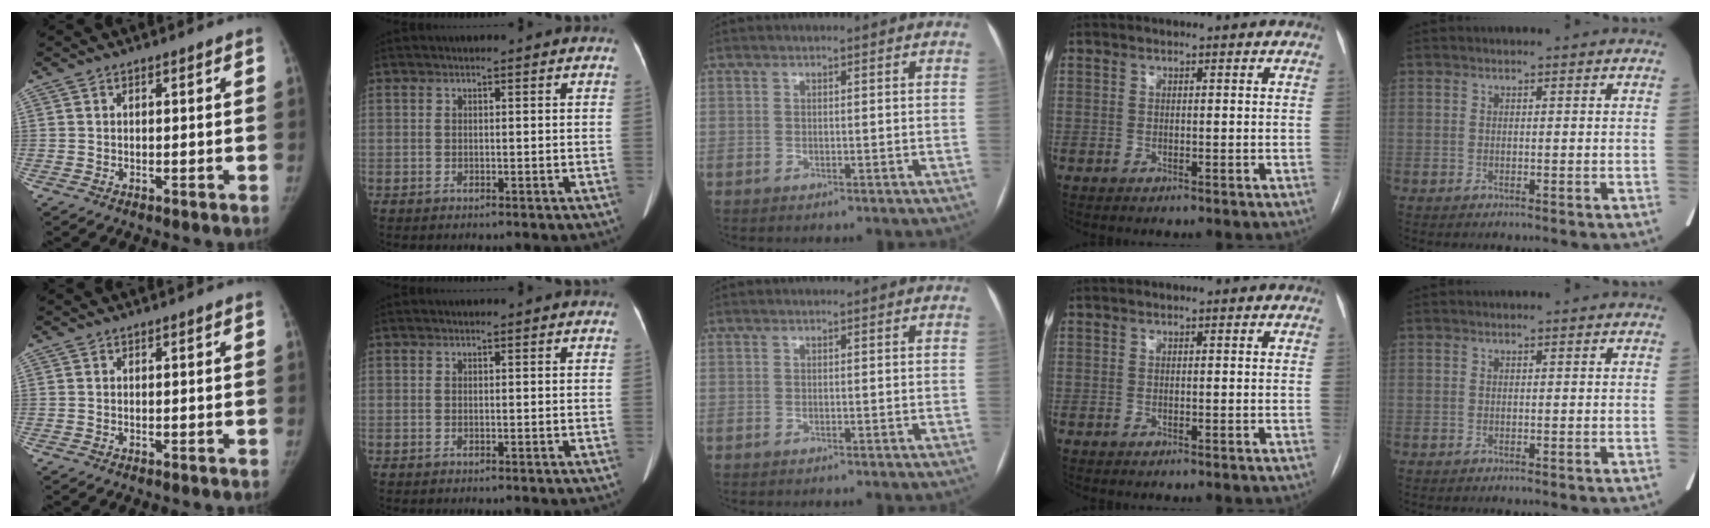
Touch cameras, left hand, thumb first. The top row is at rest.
{}